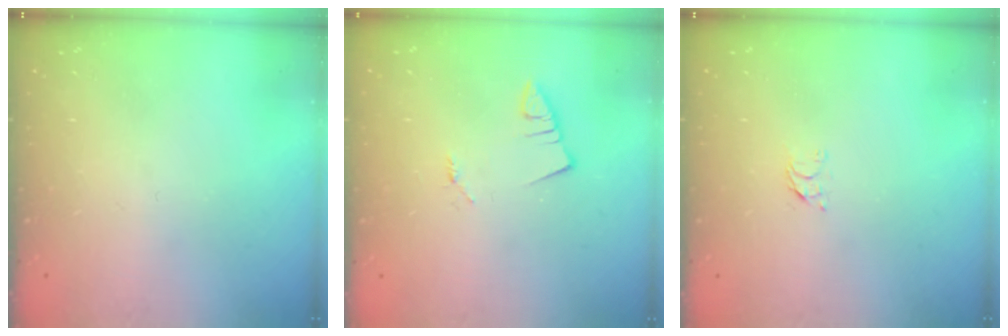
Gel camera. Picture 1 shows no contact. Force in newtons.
{"total": 1.3, "press": 1.3, "slide": 0.1}
{"total": 2.8, "press": 2.8, "slide": 0.3}